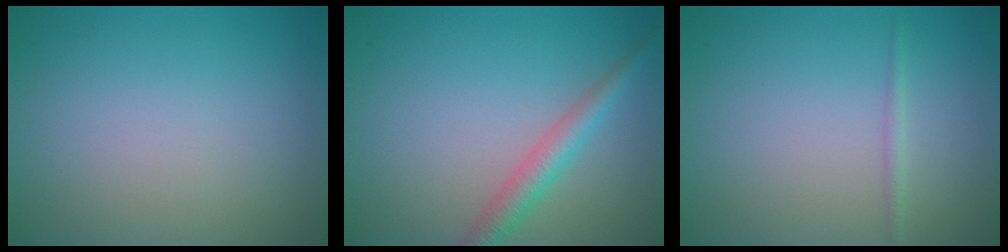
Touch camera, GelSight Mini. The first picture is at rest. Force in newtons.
{"total": 2.7, "press": 2.7, "slide": 0.1}
{"total": 0.8, "press": 0.8, "slide": 0.1}